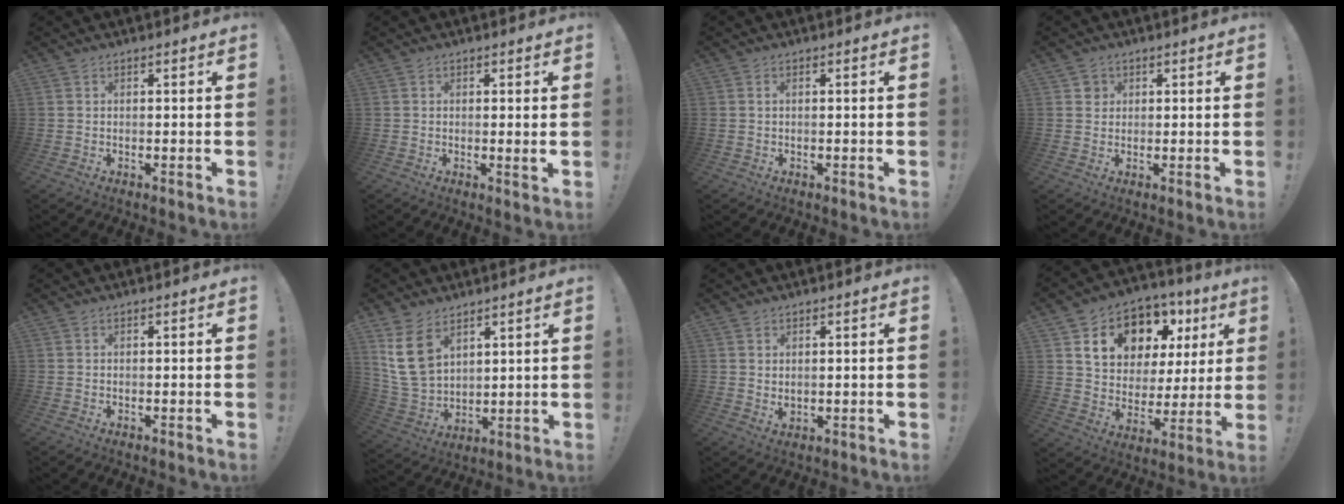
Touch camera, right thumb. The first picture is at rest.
{"total": 1.9, "force": [0.6, -0.2, 1.8], "torque": [-0.017, -0.008, 0.006]}
{"total": 0.6, "force": [0.2, 0.3, 0.5], "torque": [-0.012, 0.002, 0.003]}
{"total": 2.7, "force": [1.0, 2.5, 0.5], "torque": [0.010, -0.003, 0.014]}
{"total": 0.0}
{"total": 12.9, "force": [7.1, 8.3, 6.9], "torque": [-0.149, -0.039, 0.142]}
{"total": 2.1, "force": [1.5, 1.2, 0.8], "torque": [-0.002, -0.013, 0.026]}
{"total": 14.7, "force": [9.1, 10.0, 5.9], "torque": [-0.101, -0.062, 0.182]}